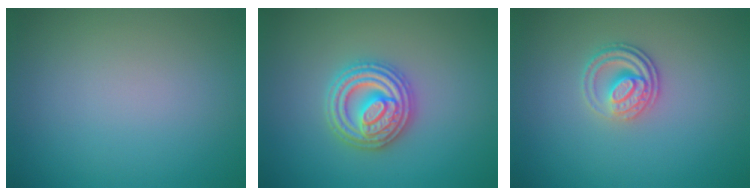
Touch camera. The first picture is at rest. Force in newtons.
{"total": 4.5, "press": 4.5, "slide": 0.6}
{"total": 2.8, "press": 2.5, "slide": 1.4}